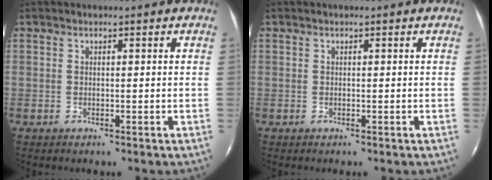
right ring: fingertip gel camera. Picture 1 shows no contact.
{"total": 0.0}